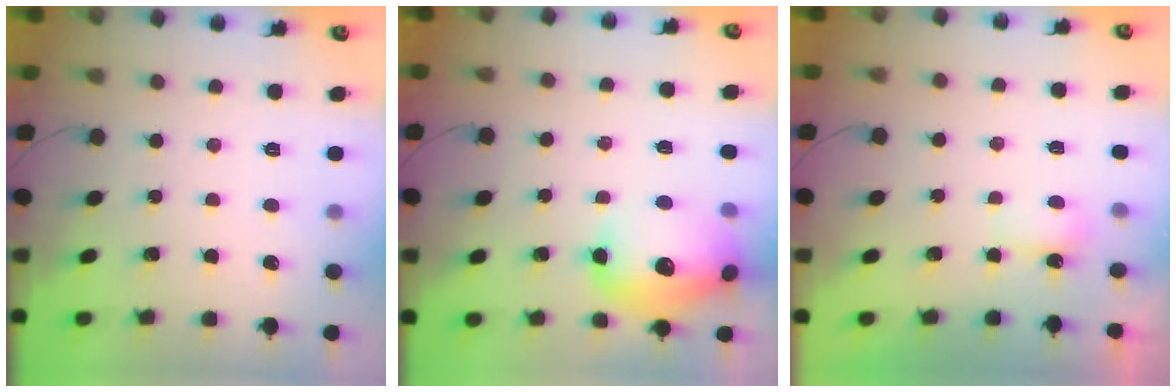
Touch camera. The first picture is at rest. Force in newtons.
{"total": 16.1, "press": 15.8, "slide": 2.9}
{"total": 3.5, "press": 3.3, "slide": 1.2}